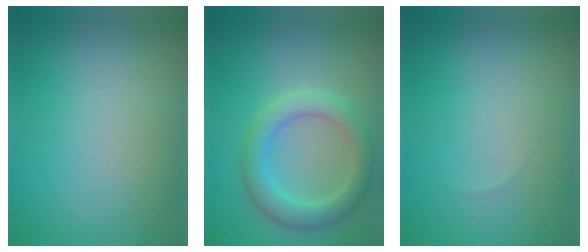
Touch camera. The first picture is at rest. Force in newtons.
{"total": 4.1, "press": 4.0, "slide": 0.2}
{"total": 0.0}